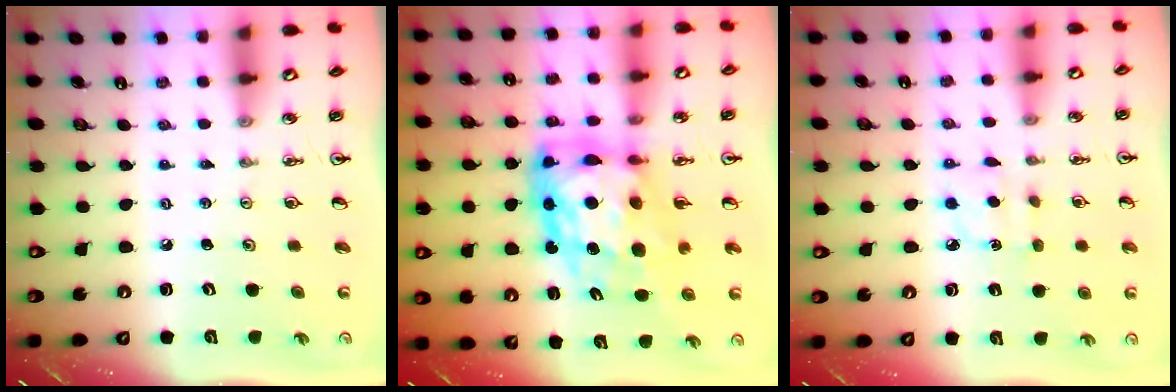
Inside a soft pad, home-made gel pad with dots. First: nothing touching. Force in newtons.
{"total": 15.0, "press": 14.9, "slide": 2.2}
{"total": 6.4, "press": 6.4, "slide": 0.4}